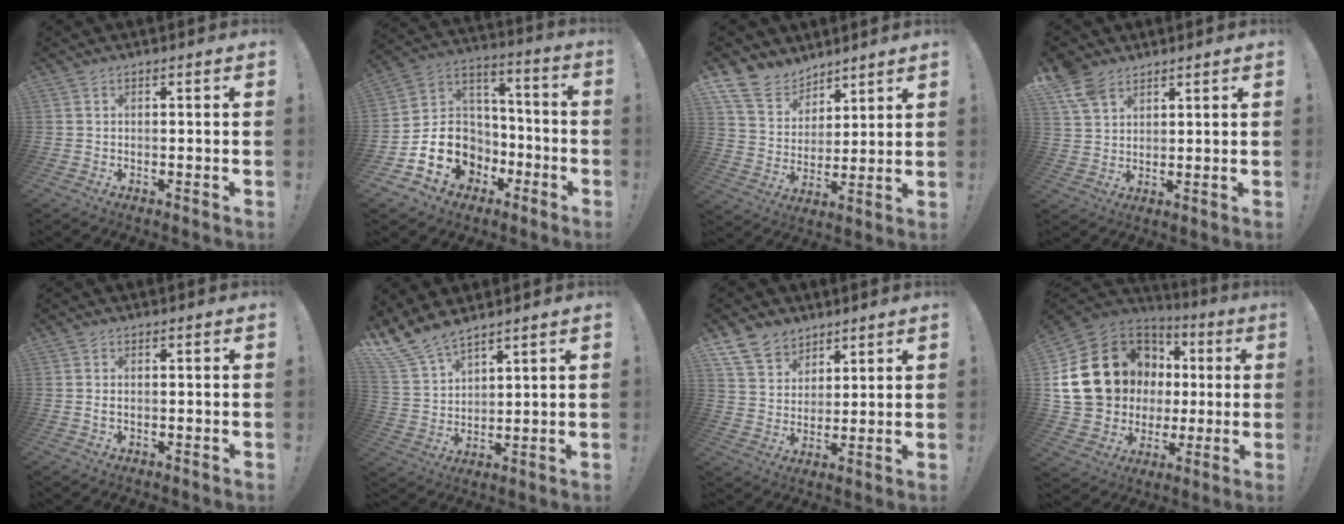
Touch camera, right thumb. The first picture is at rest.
{"total": 16.6, "force": [-6.0, 13.5, 7.5], "torque": [-0.116, 0.031, -0.085]}
{"total": 11.9, "force": [9.2, 7.1, 2.5], "torque": [-0.064, -0.071, 0.182]}
{"total": 7.7, "force": [5.5, 4.3, 3.1], "torque": [-0.055, -0.027, 0.106]}
{"total": 1.2, "force": [0.2, 0.6, 1.0], "torque": [-0.013, -0.002, 0.001]}
{"total": 10.4, "force": [9.0, 4.0, 3.3], "torque": [-0.087, -0.054, 0.177]}
{"total": 10.1, "force": [7.3, 6.6, 2.2], "torque": [-0.047, -0.050, 0.146]}
{"total": 23.4, "force": [6.2, 18.8, 12.4], "torque": [-0.212, -0.021, 0.159]}